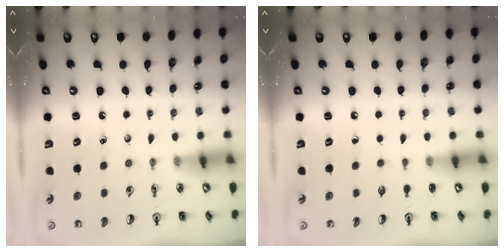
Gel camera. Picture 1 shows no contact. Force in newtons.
{"total": 0.0}